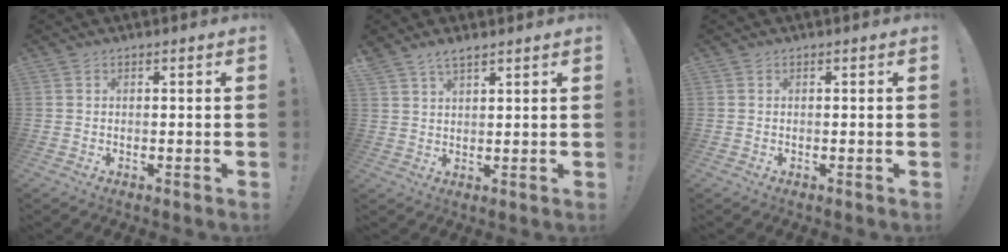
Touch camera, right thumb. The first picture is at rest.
{"total": 3.7, "force": [3.0, 1.3, 1.8], "torque": [-0.025, -0.019, 0.055]}
{"total": 0.0}